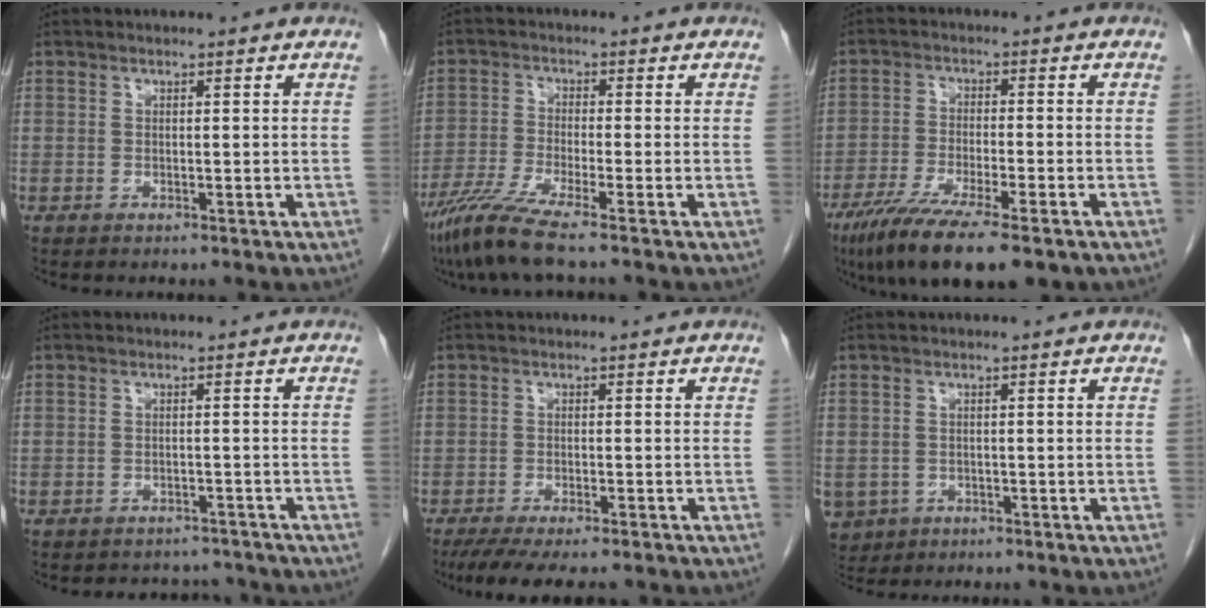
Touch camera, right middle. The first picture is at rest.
{"total": 7.0, "force": [-5.3, -0.8, 4.4], "torque": [-0.093, -0.028, -0.107]}
{"total": 13.0, "force": [-8.9, 2.1, 9.3], "torque": [-0.159, -0.032, -0.142]}
{"total": 5.1, "force": [-4.8, 1.7, -0.2], "torque": [0.006, 0.012, -0.057]}
{"total": 9.9, "force": [-8.2, 1.8, 5.2], "torque": [-0.072, -0.012, -0.121]}
{"total": 6.0, "force": [-2.8, 5.1, 1.5], "torque": [-0.043, -0.001, -0.040]}